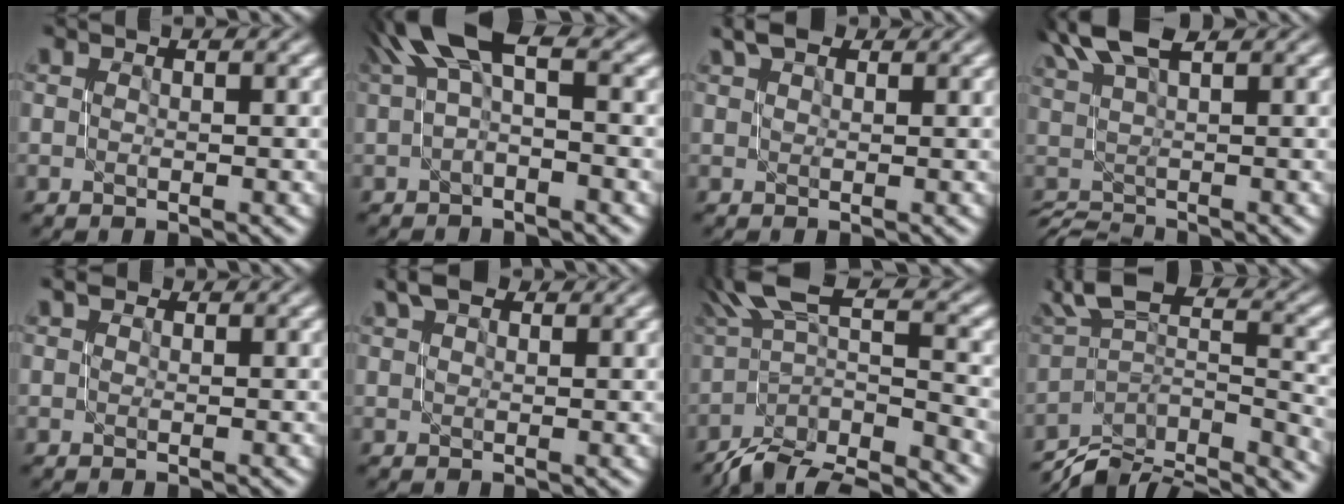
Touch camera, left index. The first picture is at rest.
{"total": 4.7, "force": [1.4, 1.1, 4.4], "torque": [-0.083, 0.020, 0.021]}
{"total": 2.6, "force": [2.1, 0.9, 1.2], "torque": [-0.019, 0.009, 0.035]}
{"total": 5.4, "force": [3.3, 1.4, 4.0], "torque": [-0.056, 0.022, 0.055]}
{"total": 0.9, "force": [0.8, 0.3, 0.3], "torque": [-0.005, 0.004, 0.002]}
{"total": 2.8, "force": [2.2, 1.1, 1.4], "torque": [-0.024, 0.011, 0.037]}
{"total": 9.3, "force": [-4.2, 2.8, 7.8], "torque": [-0.141, 0.013, -0.070]}
{"total": 9.5, "force": [-7.1, 3.4, 5.3], "torque": [-0.091, 0.020, -0.105]}